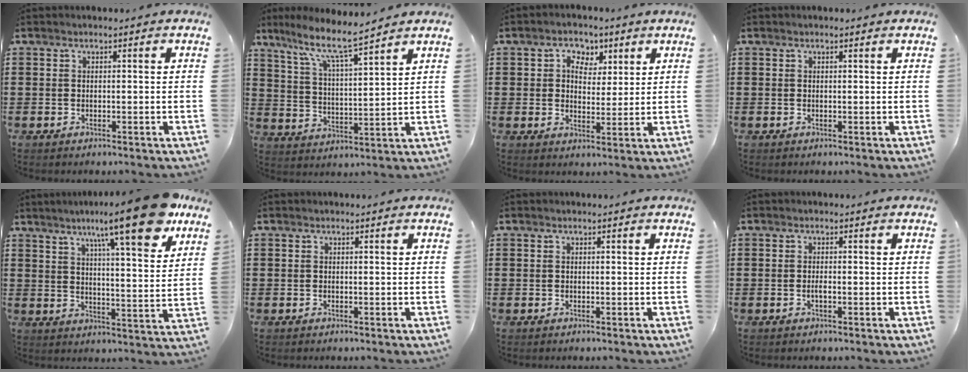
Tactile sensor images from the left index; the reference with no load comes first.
{"total": 8.2, "force": [6.7, 0.7, 4.8], "torque": [-0.117, -0.032, 0.113]}
{"total": 4.5, "force": [2.2, 3.5, 1.7], "torque": [-0.037, 0.010, 0.035]}
{"total": 0.0}
{"total": 14.7, "force": [9.8, 1.7, 10.8], "torque": [-0.175, -0.039, 0.150]}
{"total": 0.0}
{"total": 0.0}
{"total": 0.9, "force": [-0.3, 0.2, 0.8], "torque": [-0.017, -0.003, -0.005]}